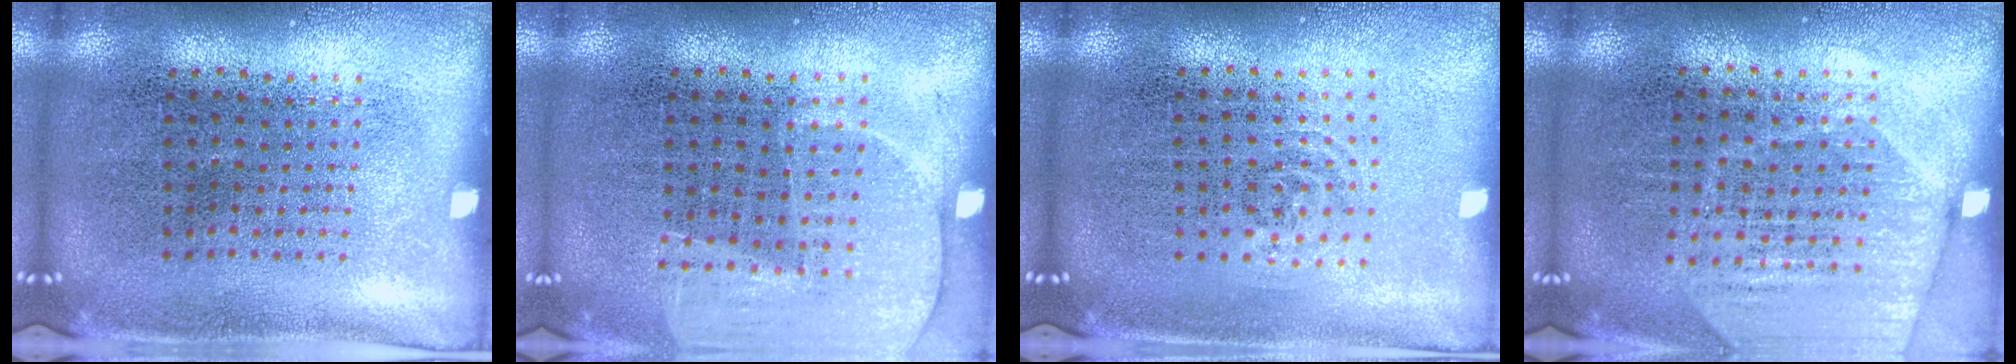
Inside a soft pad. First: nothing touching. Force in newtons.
{"total": 1.5, "press": 1.4, "slide": 0.3}
{"total": 0.8, "press": 0.6, "slide": 0.6}
{"total": 1.8, "press": 1.7, "slide": 0.5}